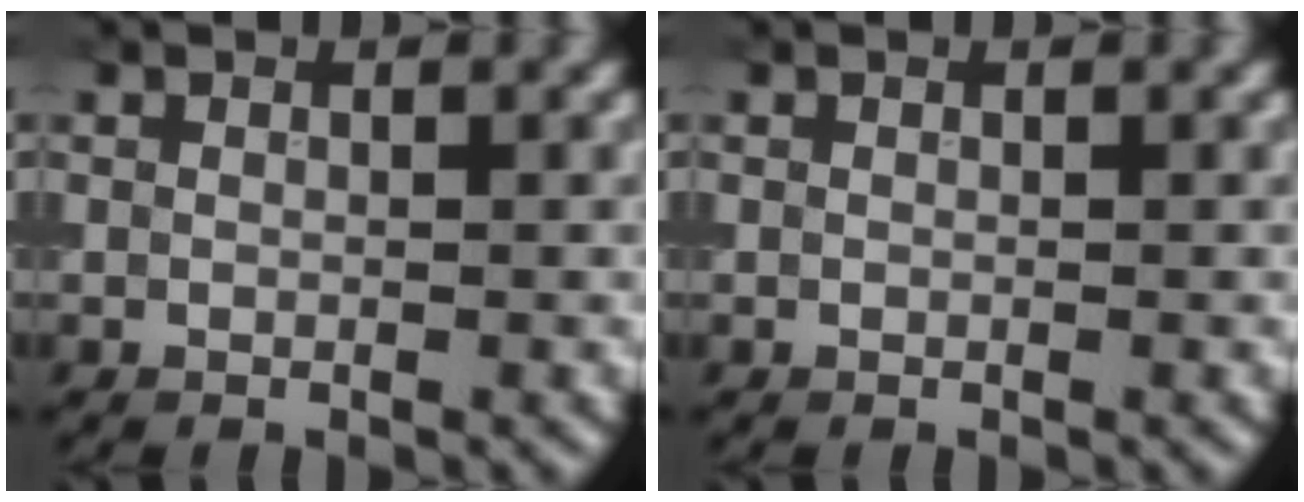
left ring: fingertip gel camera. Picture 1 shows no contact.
{"total": 0.0}